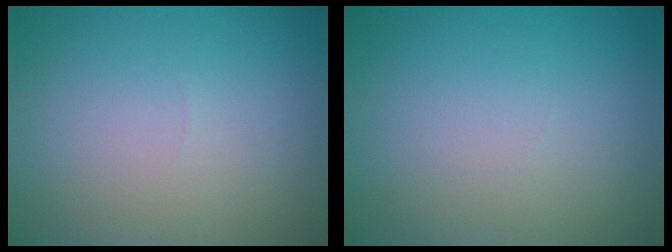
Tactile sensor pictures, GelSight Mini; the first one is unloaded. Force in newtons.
{"total": 0.0}